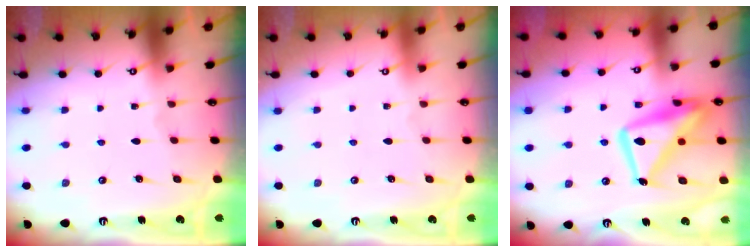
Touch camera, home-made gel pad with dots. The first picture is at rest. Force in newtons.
{"total": 4.0, "press": 4.0, "slide": 0.1}
{"total": 17.7, "press": 17.7, "slide": 1.6}